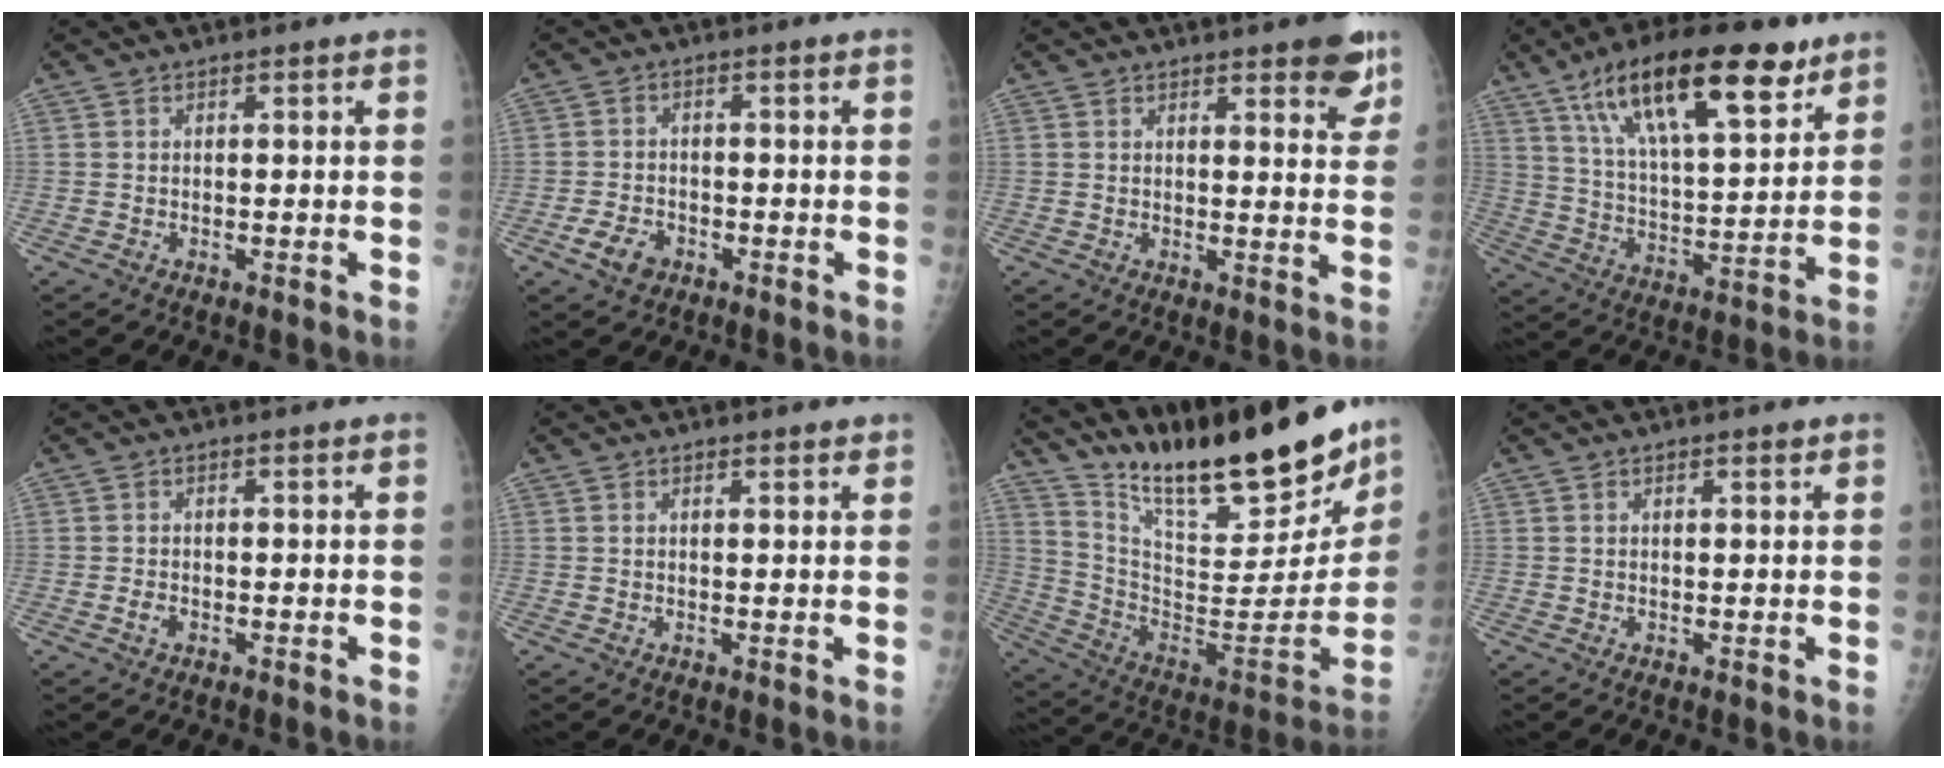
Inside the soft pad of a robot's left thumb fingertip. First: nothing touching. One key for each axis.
{"total": 4.5, "fx": -2.3, "fy": 3.0, "fz": 2.4, "tx": -0.041, "ty": 0.010, "tz": -0.039}
{"total": 7.5, "fx": 4.8, "fy": 2.2, "fz": 5.2, "tx": -0.040, "ty": -0.024, "tz": 0.058}
{"total": 22.9, "fx": 13.3, "fy": 8.0, "fz": 16.9, "tx": -0.259, "ty": -0.033, "tz": 0.228}
{"total": 1.4, "fx": -0.6, "fy": 0.9, "fz": 0.9, "tx": -0.018, "ty": 0.000, "tz": -0.011}
{"total": 1.6, "fx": 1.4, "fy": 0.5, "fz": 0.7, "tx": -0.003, "ty": -0.004, "tz": 0.017}
{"total": 29.5, "fx": 23.8, "fy": 7.1, "fz": 15.9, "tx": -0.225, "ty": -0.129, "tz": 0.365}
{"total": 1.1, "fx": 0.8, "fy": 0.4, "fz": 0.7, "tx": -0.008, "ty": -0.003, "tz": 0.011}